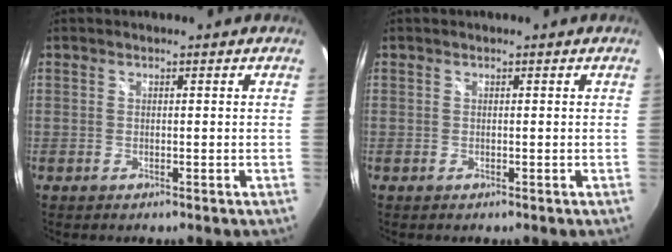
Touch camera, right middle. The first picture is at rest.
{"total": 0.0}